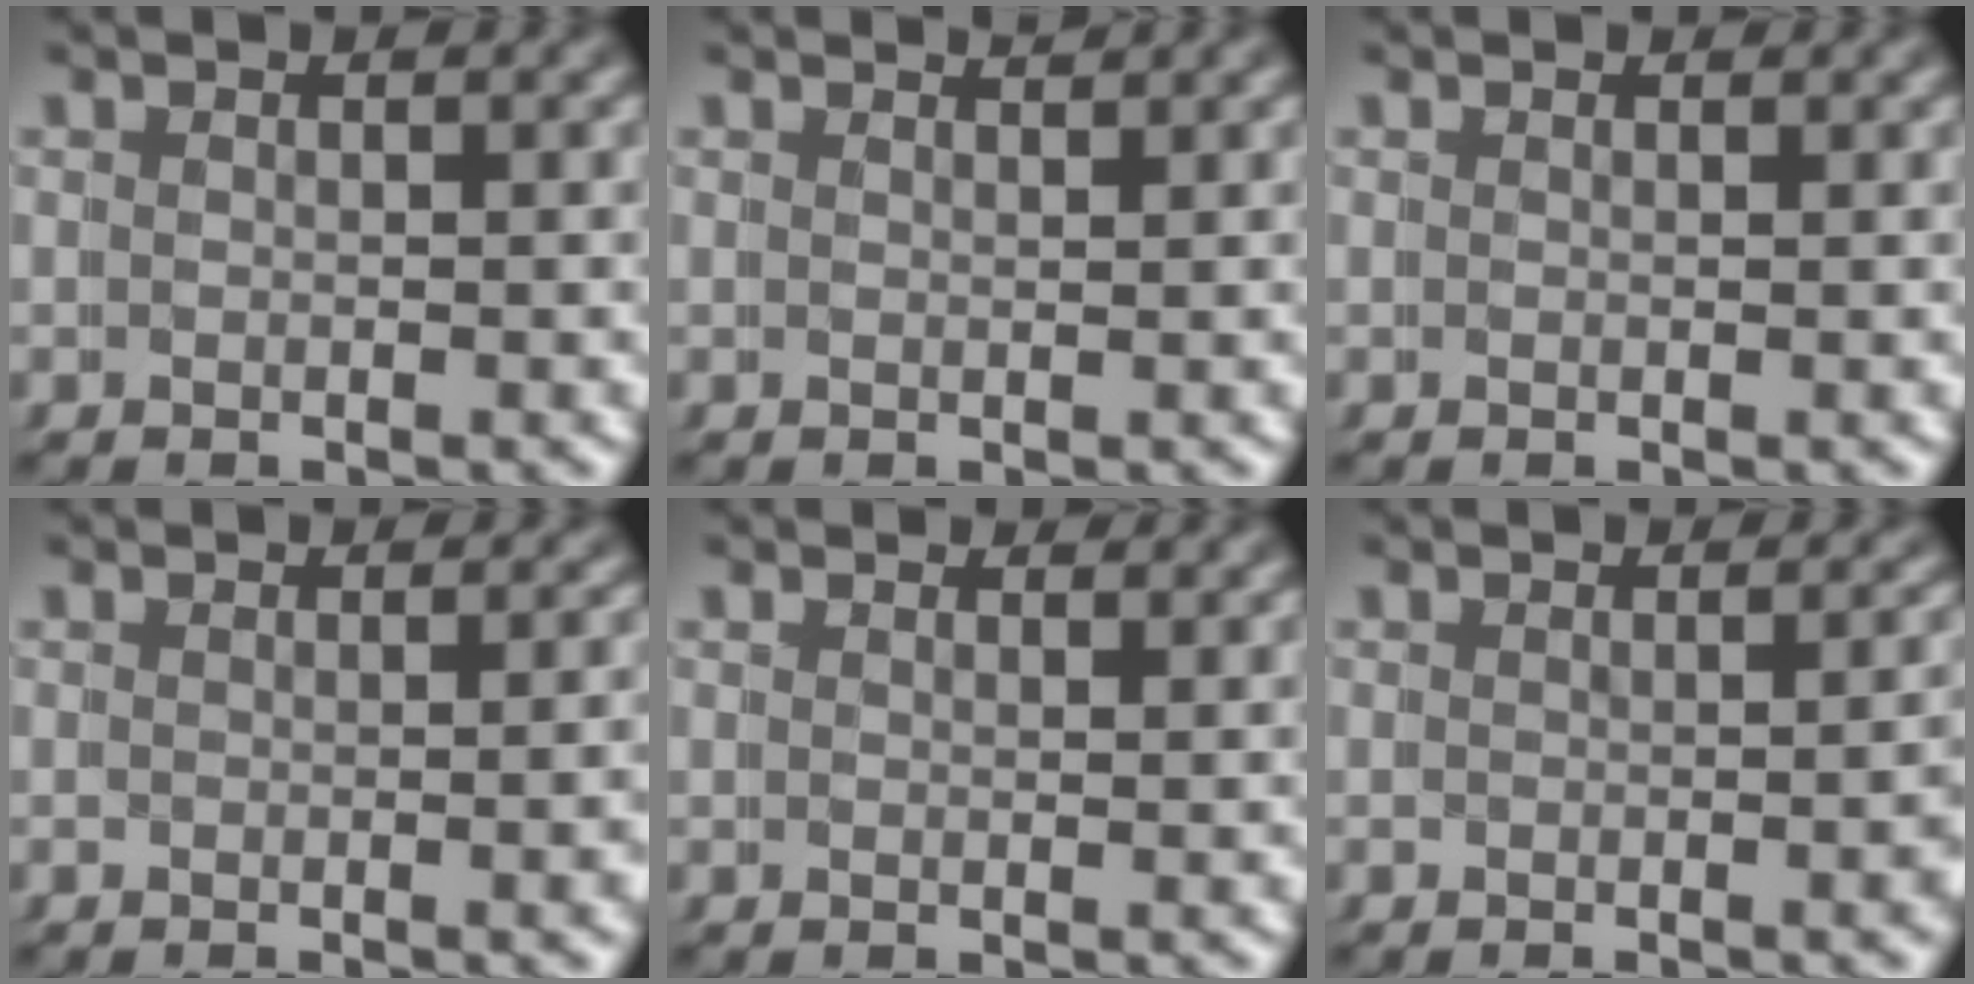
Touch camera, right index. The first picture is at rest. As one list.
[{"total": 1.1, "force": [1.0, -0.2, 0.4], "torque": [-0.004, -0.002, 0.017]}, {"total": 0.0}, {"total": 2.0, "force": [-0.5, -0.1, 1.9], "torque": [-0.012, 0.006, -0.011]}, {"total": 1.0, "force": [0.9, 0.1, 0.2], "torque": [-0.005, -0.005, 0.013]}, {"total": 2.6, "force": [-0.4, 0.2, 2.6], "torque": [-0.019, 0.008, -0.011]}]